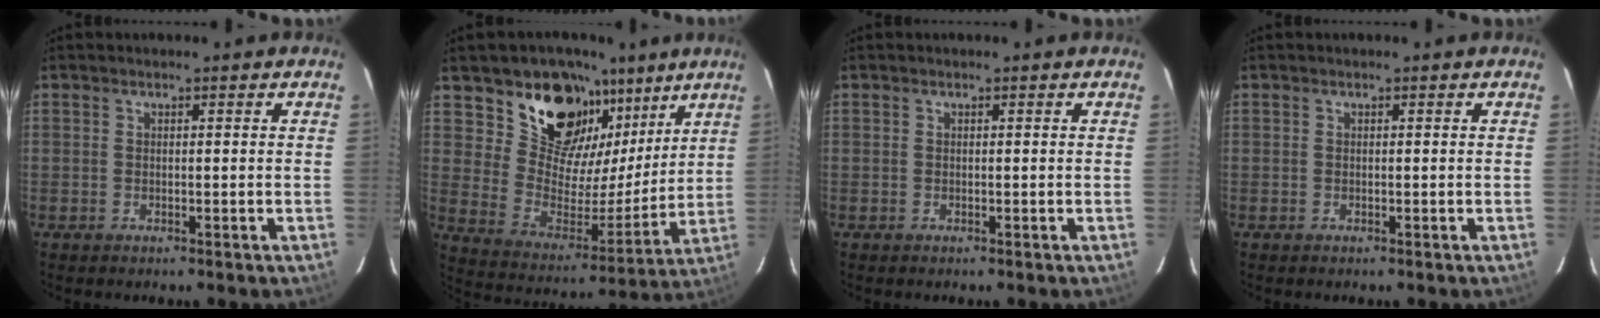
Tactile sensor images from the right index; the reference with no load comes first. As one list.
[{"total": 18.9, "force": [12.2, 12.2, 7.7], "torque": [-0.146, 0.001, 0.228]}, {"total": 0.0}, {"total": 0.0}]